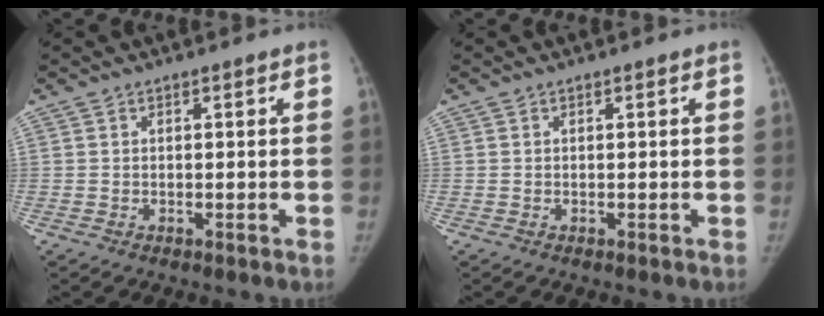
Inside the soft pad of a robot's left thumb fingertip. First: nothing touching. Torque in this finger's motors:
{"motor_torque": [0.03, 0.03, 0.00, 0.00, 0.00]}